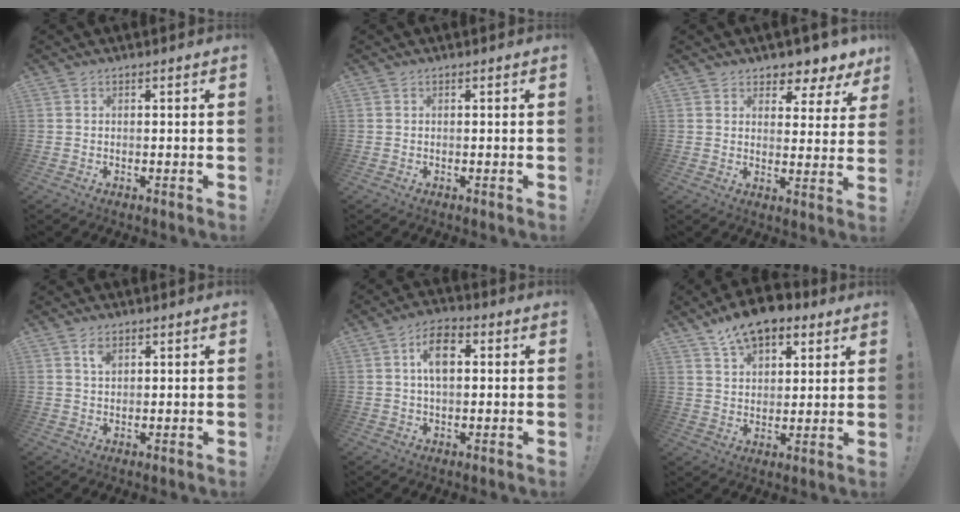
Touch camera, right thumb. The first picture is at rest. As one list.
[{"total": 0.0}, {"total": 5.5, "force": [4.6, 2.7, 1.5], "torque": [-0.013, -0.048, 0.082]}, {"total": 3.1, "force": [1.7, 1.7, 1.9], "torque": [-0.023, -0.007, 0.027]}, {"total": 8.9, "force": [1.8, 5.2, 7.0], "torque": [-0.109, 0.012, 0.031]}, {"total": 11.3, "force": [8.3, 5.9, 4.9], "torque": [-0.082, -0.051, 0.158]}]